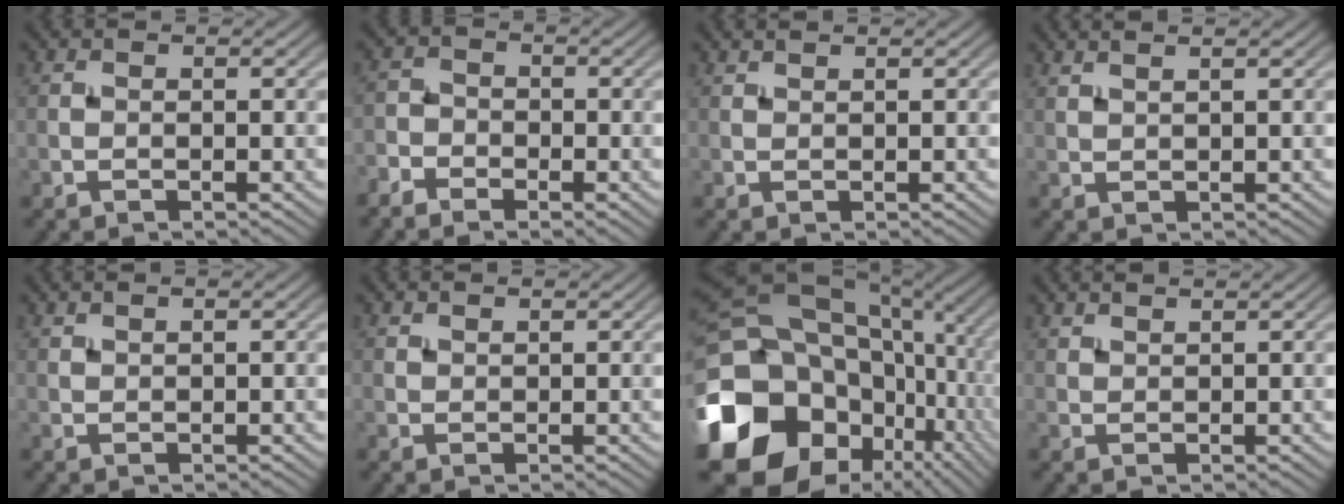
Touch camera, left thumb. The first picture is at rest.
{"total": 3.6, "force": [-2.5, 2.2, 1.3], "torque": [-0.022, -0.001, -0.053]}
{"total": 0.7, "force": [0.7, 0.0, 0.2], "torque": [-0.006, 0.003, 0.016]}
{"total": 2.2, "force": [1.6, 0.4, 1.3], "torque": [-0.018, 0.004, 0.019]}
{"total": 1.0, "force": [0.9, 0.1, 0.4], "torque": [-0.014, 0.003, 0.019]}
{"total": 1.0, "force": [0.9, 0.4, 0.3], "torque": [-0.008, 0.001, 0.019]}
{"total": 21.4, "force": [-5.3, 17.2, 11.7], "torque": [-0.264, -0.019, -0.065]}
{"total": 1.5, "force": [1.4, 0.2, 0.5], "torque": [-0.014, 0.000, 0.030]}